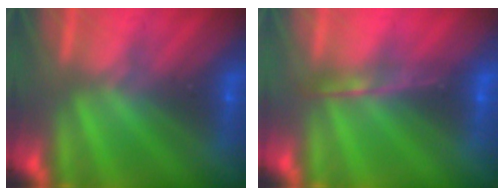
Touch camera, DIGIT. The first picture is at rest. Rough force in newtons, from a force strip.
{"total": 4.6}